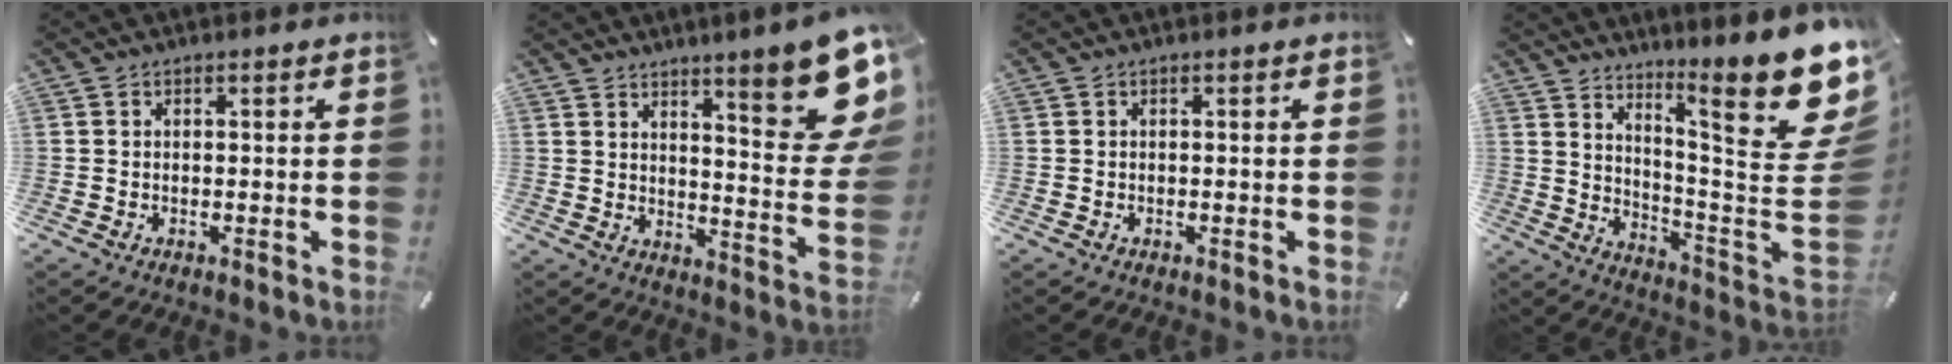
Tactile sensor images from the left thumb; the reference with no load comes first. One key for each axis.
{"total": 17.4, "fx": 10.8, "fy": 4.2, "fz": 13.1, "tx": -0.172, "ty": -0.090, "tz": 0.171}
{"total": 0.0}
{"total": 21.5, "fx": 13.3, "fy": 3.8, "fz": 16.5, "tx": -0.240, "ty": -0.110, "tz": 0.208}